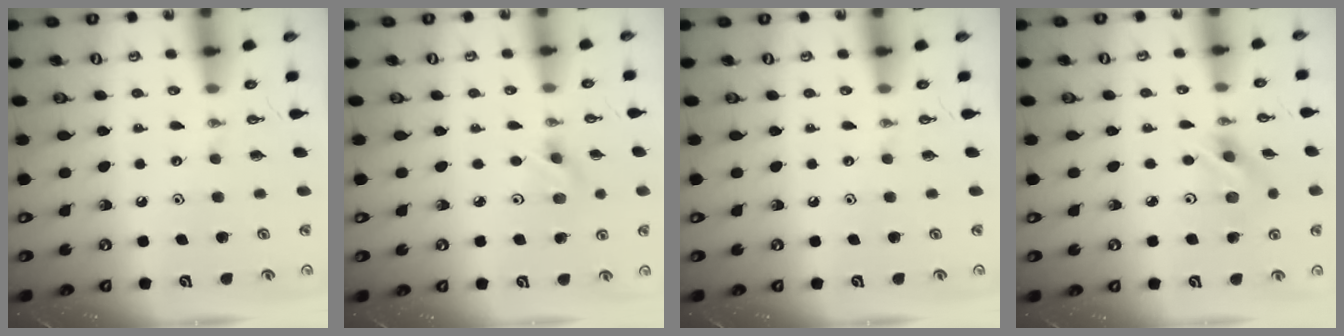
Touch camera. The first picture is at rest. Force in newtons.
{"total": 3.8, "press": 3.6, "slide": 1.4}
{"total": 0.0}
{"total": 4.6, "press": 4.5, "slide": 0.3}